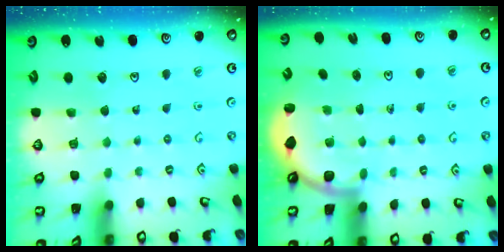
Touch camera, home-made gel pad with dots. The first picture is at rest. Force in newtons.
{"total": 2.6, "press": 2.6, "slide": 0.3}